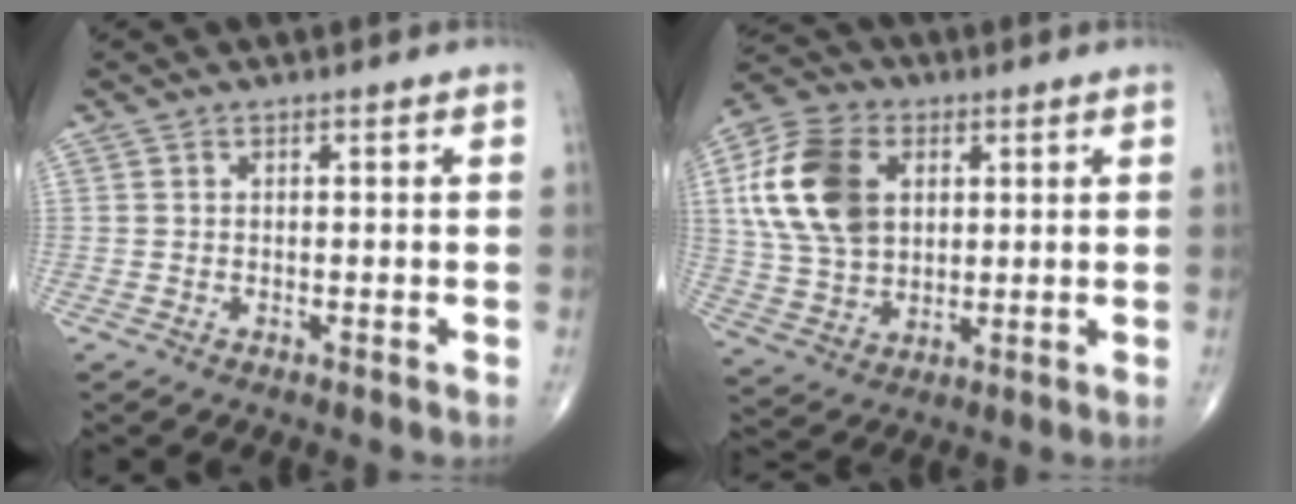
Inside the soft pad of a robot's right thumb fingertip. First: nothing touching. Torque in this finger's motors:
{"motor_torque": [2.19, 2.26, 0.92, -0.05, 0.17]}